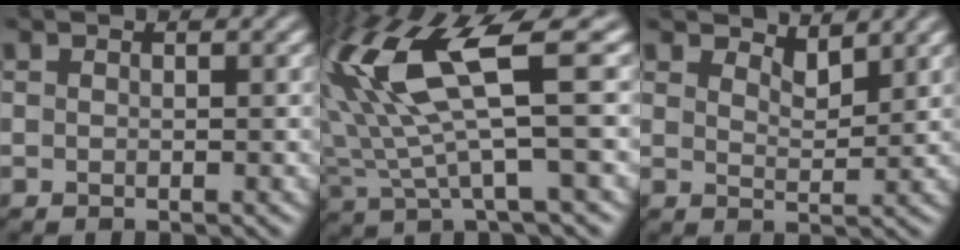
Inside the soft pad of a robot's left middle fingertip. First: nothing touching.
{"total": 10.0, "force": [3.5, 2.9, 8.9], "torque": [-0.192, 0.011, 0.069]}
{"total": 1.9, "force": [1.9, 0.1, 0.3], "torque": [-0.008, 0.003, 0.031]}